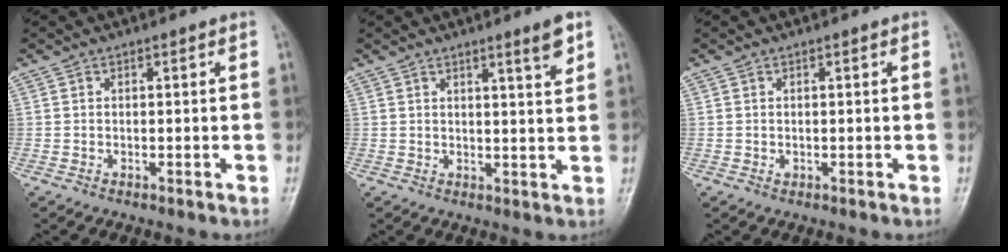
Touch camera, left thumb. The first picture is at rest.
{"total": 4.5, "force": [2.8, 0.3, 3.5], "torque": [-0.046, -0.022, 0.043]}
{"total": 0.7, "force": [0.2, 0.5, 0.5], "torque": [-0.003, 0.000, 0.004]}